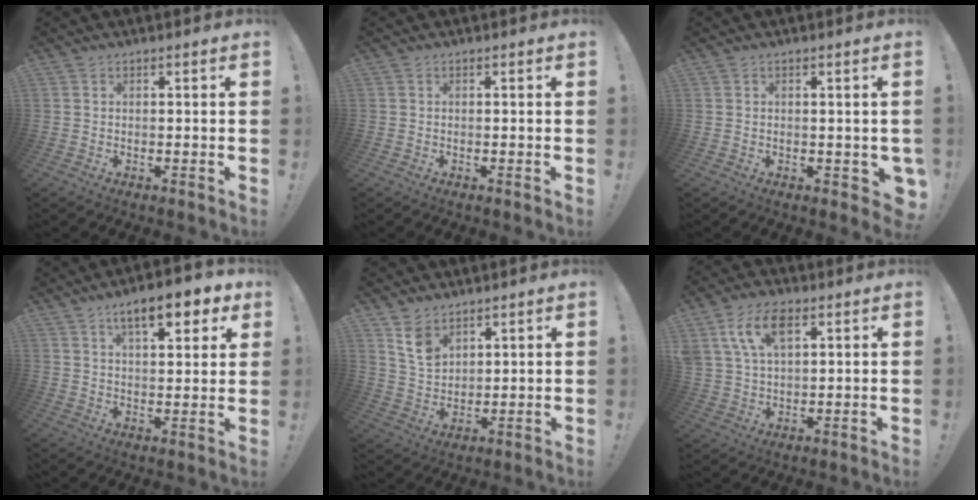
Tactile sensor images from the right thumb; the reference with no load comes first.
{"total": 0.0}
{"total": 2.6, "force": [0.1, 2.1, 1.5], "torque": [-0.011, 0.004, 0.005]}
{"total": 11.1, "force": [6.1, 3.5, 8.5], "torque": [-0.115, -0.029, 0.098]}
{"total": 7.8, "force": [5.3, 4.7, 3.2], "torque": [-0.051, -0.029, 0.102]}
{"total": 10.9, "force": [5.1, 6.2, 7.4], "torque": [-0.137, 0.000, 0.095]}